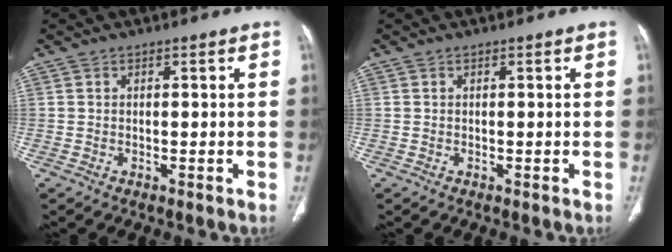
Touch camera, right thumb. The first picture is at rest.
{"total": 0.0}